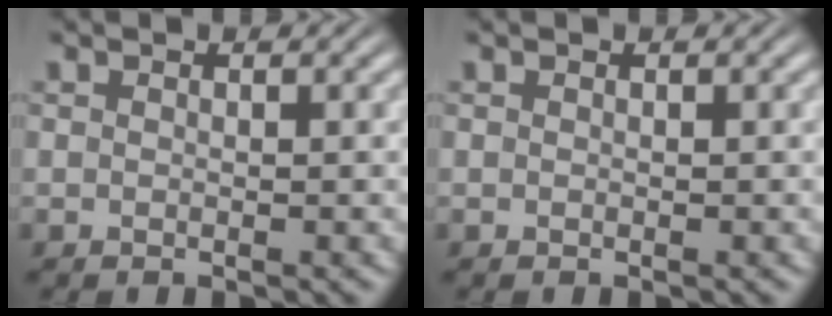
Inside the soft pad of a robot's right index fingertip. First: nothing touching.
{"total": 0.0}